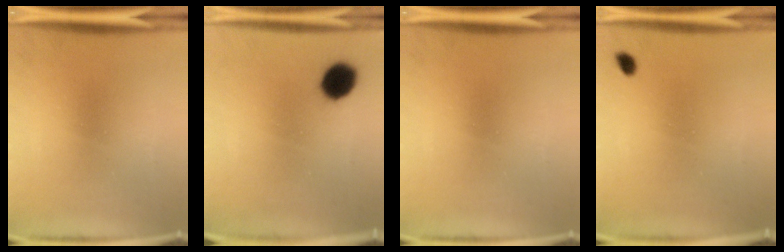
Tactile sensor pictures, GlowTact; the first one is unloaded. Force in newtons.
{"total": 7.6}
{"total": 0.0}
{"total": 1.3}